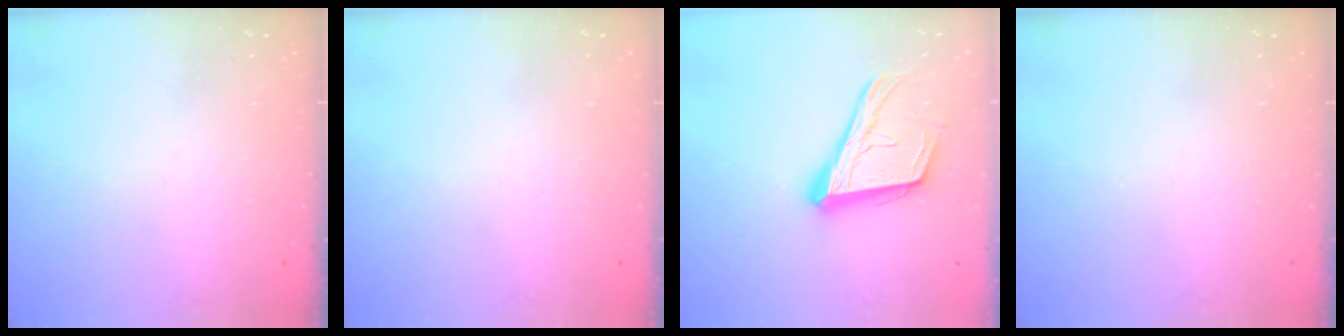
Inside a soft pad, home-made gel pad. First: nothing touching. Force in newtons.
{"total": 0.0}
{"total": 17.9, "press": 17.3, "slide": 4.5}
{"total": 0.0}